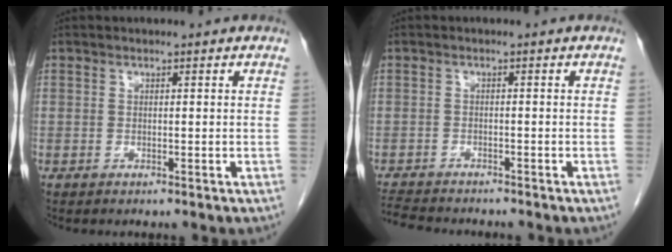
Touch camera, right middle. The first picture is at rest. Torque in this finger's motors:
{"motor_torque": [0.02, -0.02, 0.00, 0.00]}